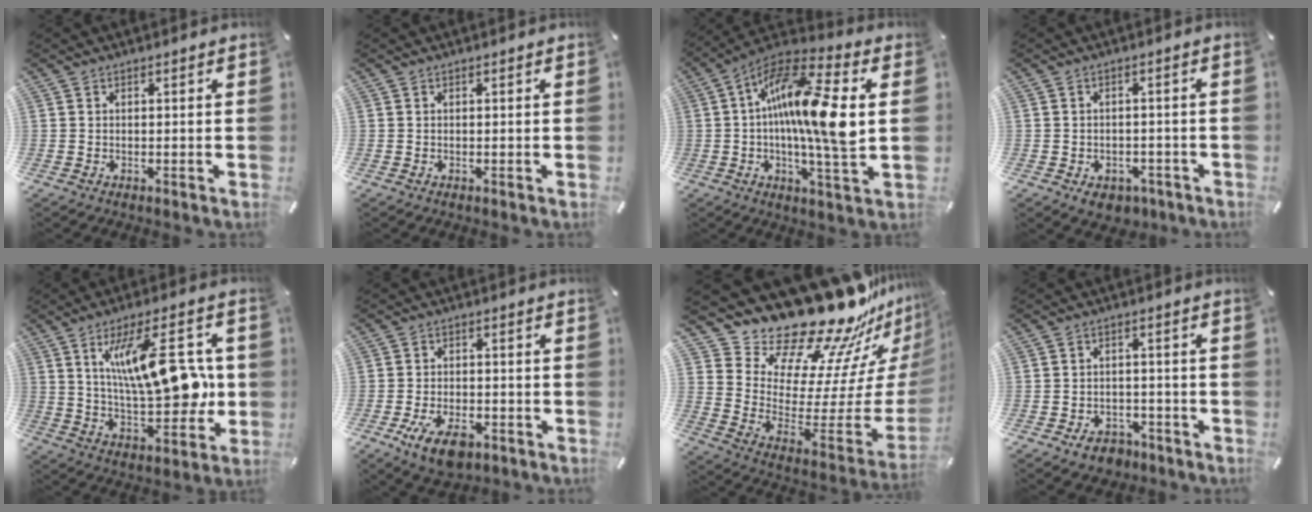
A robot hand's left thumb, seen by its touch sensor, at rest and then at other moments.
{"total": 0.0}
{"total": 17.6, "force": [1.9, 4.2, 17.0], "torque": [-0.304, -0.012, 0.017]}
{"total": 3.8, "force": [-2.1, 2.8, 1.6], "torque": [-0.030, 0.010, -0.036]}
{"total": 19.7, "force": [5.4, 7.5, 17.4], "torque": [-0.277, -0.012, 0.079]}
{"total": 7.9, "force": [-3.8, 4.5, 5.3], "torque": [-0.110, 0.013, -0.067]}
{"total": 25.4, "force": [22.6, 9.1, 7.0], "torque": [-0.089, -0.215, 0.412]}
{"total": 4.8, "force": [-3.1, 3.3, 1.7], "torque": [-0.035, 0.013, -0.057]}